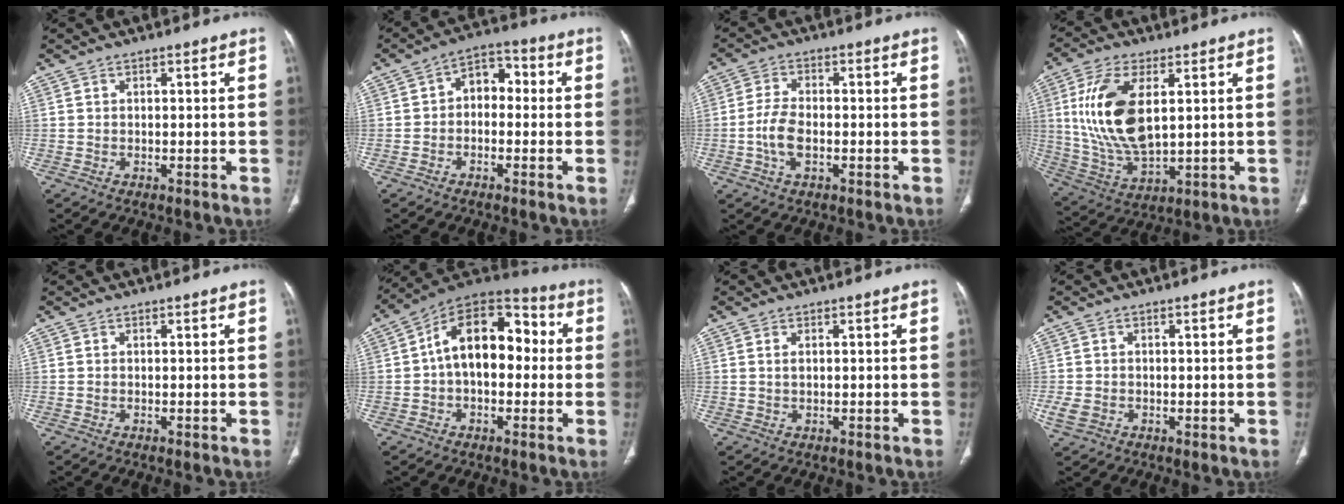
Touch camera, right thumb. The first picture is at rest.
{"total": 6.5, "force": [-0.2, 4.6, 4.7], "torque": [-0.044, 0.031, -0.018]}
{"total": 5.7, "force": [-1.3, 3.0, 4.7], "torque": [-0.101, 0.009, -0.026]}
{"total": 16.2, "force": [3.5, 7.9, 13.7], "torque": [-0.280, -0.016, 0.078]}
{"total": 0.0}
{"total": 16.5, "force": [0.8, 10.2, 12.9], "torque": [-0.168, 0.048, 0.001]}
{"total": 1.1, "force": [0.3, 0.6, 0.9], "torque": [-0.022, 0.001, 0.009]}
{"total": 2.9, "force": [-0.6, 2.2, 1.8], "torque": [-0.044, 0.002, -0.007]}